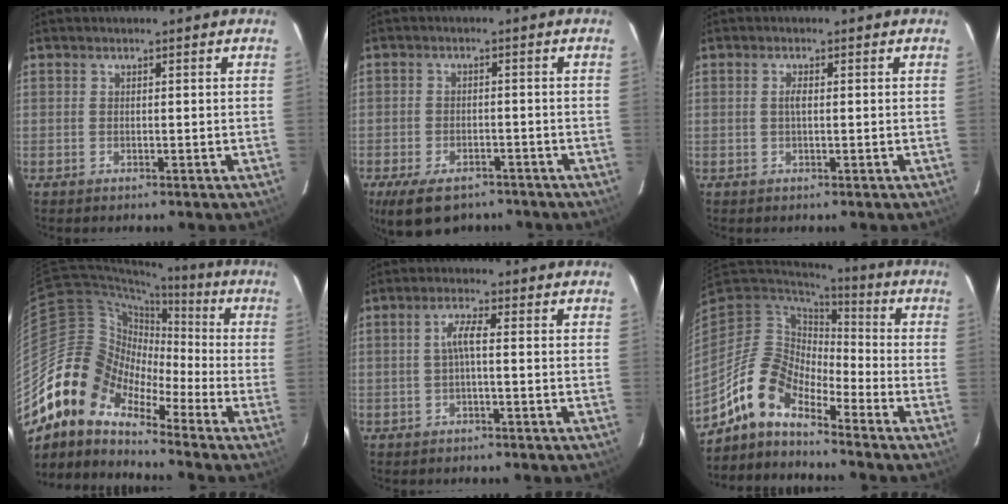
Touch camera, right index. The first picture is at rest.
{"total": 10.3, "force": [-7.3, 5.1, 5.1], "torque": [-0.117, -0.014, -0.114]}
{"total": 1.3, "force": [0.1, 0.4, 1.3], "torque": [-0.025, 0.002, -0.001]}
{"total": 11.9, "force": [-8.5, 6.8, 4.8], "torque": [-0.082, 0.025, -0.189]}
{"total": 2.8, "force": [-0.4, 0.1, 2.8], "torque": [-0.058, 0.007, -0.007]}
{"total": 10.5, "force": [-8.1, 4.1, 5.4], "torque": [-0.103, 0.013, -0.171]}